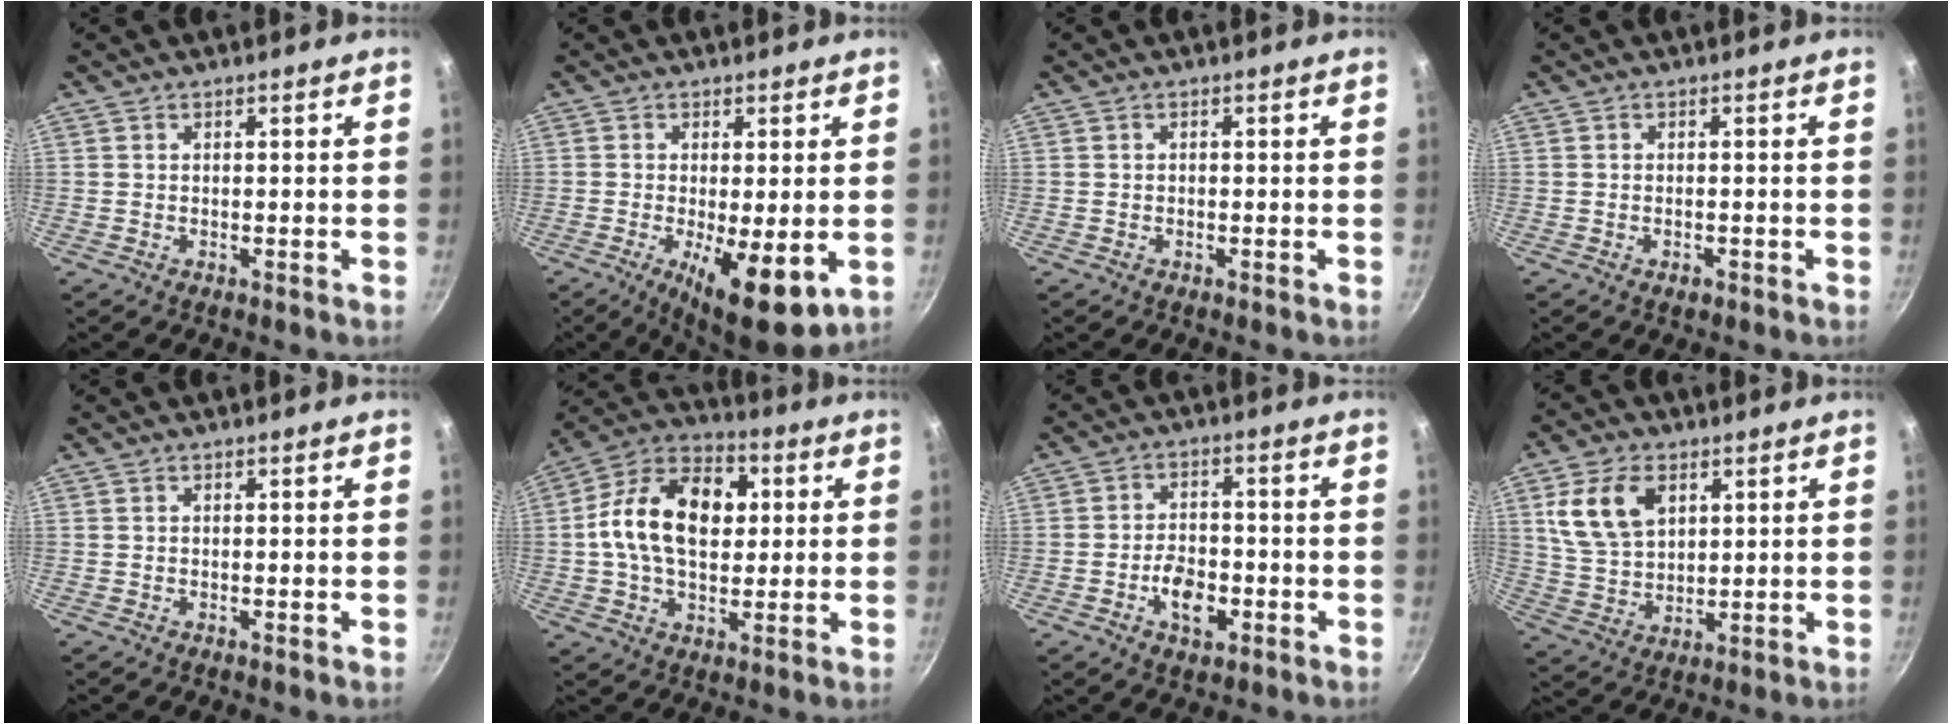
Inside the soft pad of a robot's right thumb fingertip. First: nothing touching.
{"total": 12.4, "force": [-3.5, 4.2, 11.1], "torque": [-0.166, -0.023, -0.040]}
{"total": 0.0}
{"total": 1.1, "force": [-0.6, 0.7, 0.7], "torque": [-0.010, 0.007, -0.009]}
{"total": 0.0}
{"total": 18.1, "force": [2.3, 11.8, 13.5], "torque": [-0.211, 0.020, 0.032]}
{"total": 6.6, "force": [-2.4, 3.9, 4.8], "torque": [-0.060, 0.015, -0.043]}
{"total": 12.0, "force": [4.6, 7.8, 7.9], "torque": [-0.135, -0.010, 0.095]}